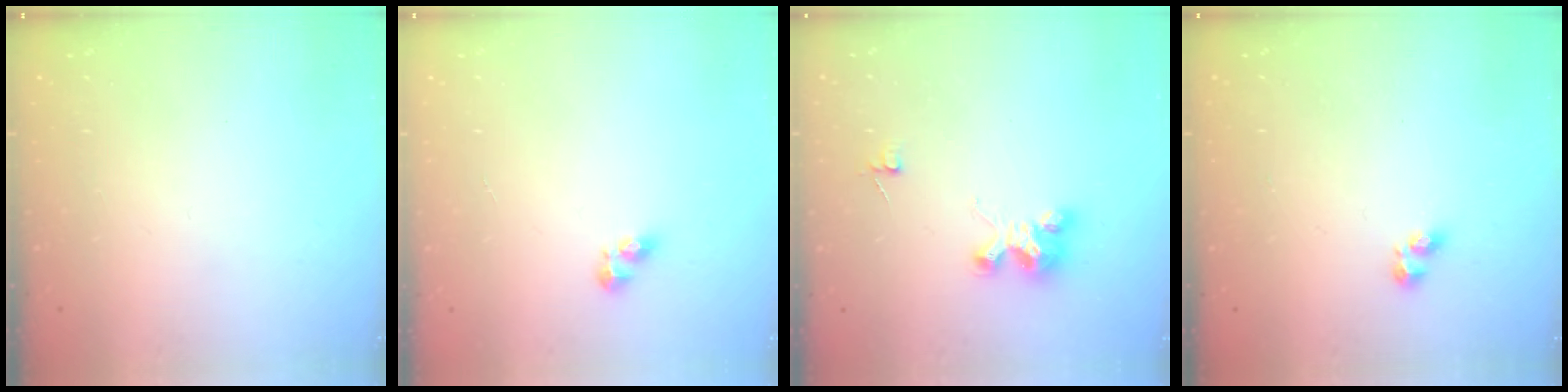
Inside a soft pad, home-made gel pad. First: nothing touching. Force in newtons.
{"total": 5.0, "press": 5.0, "slide": 0.6}
{"total": 4.1, "press": 4.1, "slide": 0.2}
{"total": 2.4, "press": 2.3, "slide": 0.4}